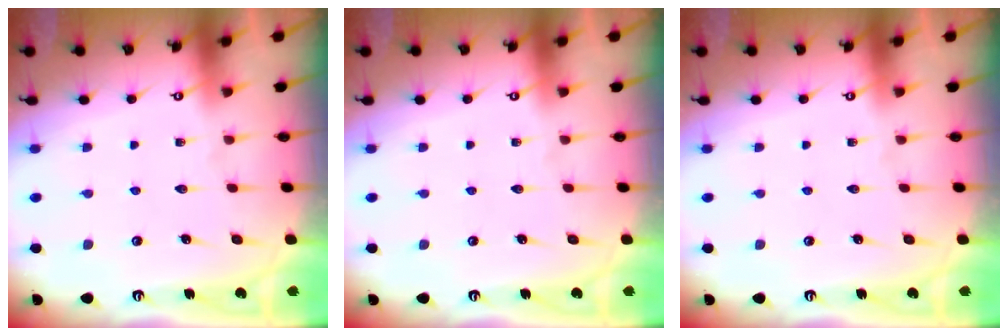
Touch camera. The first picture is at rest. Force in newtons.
{"total": 0.0}
{"total": 0.0}